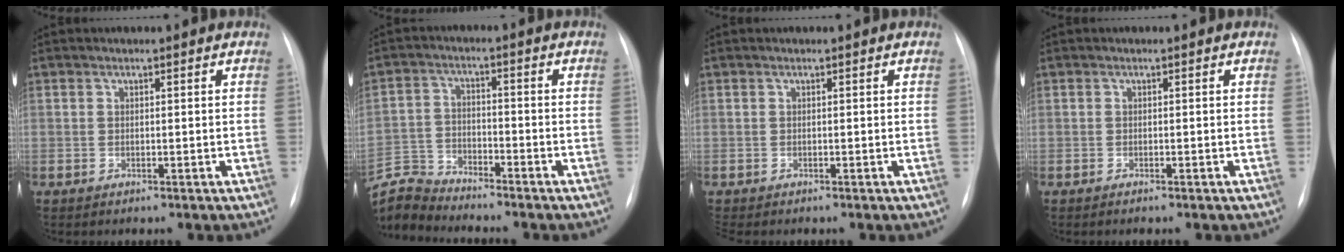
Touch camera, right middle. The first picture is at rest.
{"total": 7.9, "force": [-7.9, -0.1, -0.3], "torque": [0.000, 0.008, -0.153]}
{"total": 1.6, "force": [-1.4, 0.5, 0.6], "torque": [-0.010, -0.005, -0.015]}
{"total": 0.9, "force": [-0.7, 0.2, 0.5], "torque": [-0.012, -0.002, -0.007]}